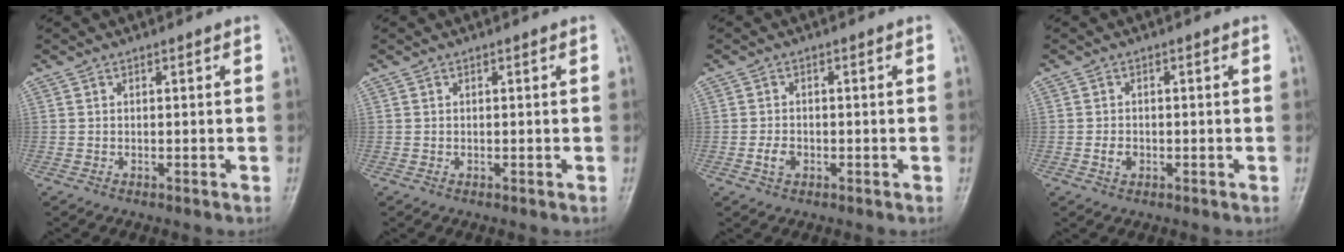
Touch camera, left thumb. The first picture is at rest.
{"total": 0.0}
{"total": 2.8, "force": [-0.9, 2.0, 1.6], "torque": [-0.027, 0.007, -0.018]}
{"total": 2.3, "force": [-0.6, 1.7, 1.3], "torque": [-0.020, 0.005, -0.012]}